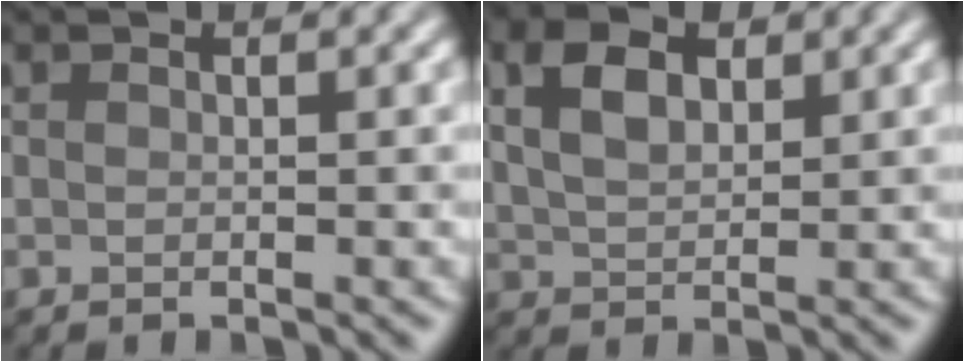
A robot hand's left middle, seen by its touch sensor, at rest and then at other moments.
{"total": 4.2, "force": [1.8, 2.5, 2.9], "torque": [-0.062, 0.008, 0.032]}